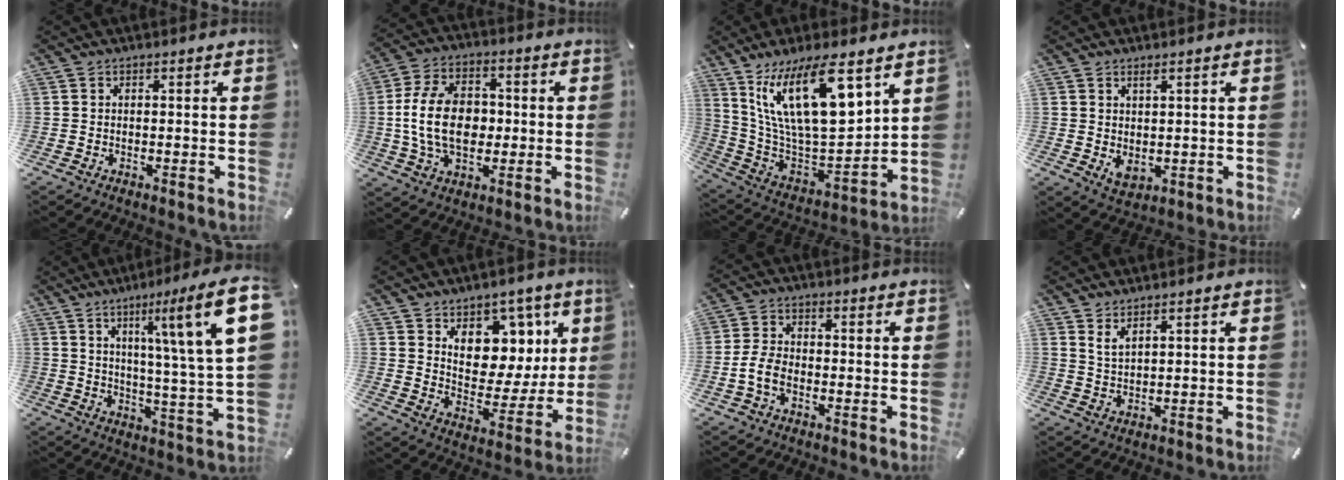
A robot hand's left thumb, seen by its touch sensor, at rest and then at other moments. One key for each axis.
{"total": 14.0, "fx": -0.5, "fy": 9.7, "fz": 10.0, "tx": -0.209, "ty": 0.017, "tz": -0.008}
{"total": 23.0, "fx": 12.2, "fy": 8.6, "fz": 17.5, "tx": -0.335, "ty": -0.074, "tz": 0.201}
{"total": 3.1, "fx": 0.8, "fy": 1.9, "fz": 2.3, "tx": -0.041, "ty": -0.008, "tz": 0.014}
{"total": 19.4, "fx": 8.4, "fy": 2.1, "fz": 17.4, "tx": -0.250, "ty": -0.052, "tz": 0.106}
{"total": 10.9, "fx": 5.0, "fy": 9.0, "fz": 3.4, "tx": -0.027, "ty": -0.065, "tz": 0.096}
{"total": 5.9, "fx": -2.0, "fy": 3.9, "fz": 3.9, "tx": -0.090, "ty": 0.006, "tz": -0.040}
{"total": 2.8, "fx": 2.3, "fy": 0.6, "fz": 1.5, "tx": -0.033, "ty": -0.006, "tz": 0.043}